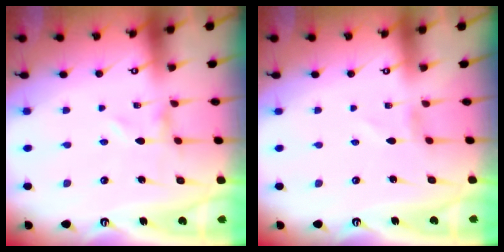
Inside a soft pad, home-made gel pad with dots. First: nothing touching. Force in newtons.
{"total": 0.8, "press": 0.8, "slide": 0.1}